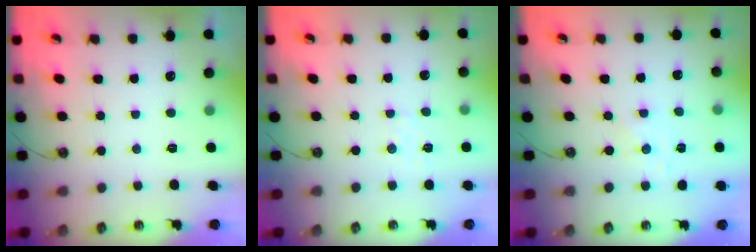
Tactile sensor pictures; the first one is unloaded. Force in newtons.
{"total": 2.5, "press": 2.5, "slide": 0.4}
{"total": 0.0}